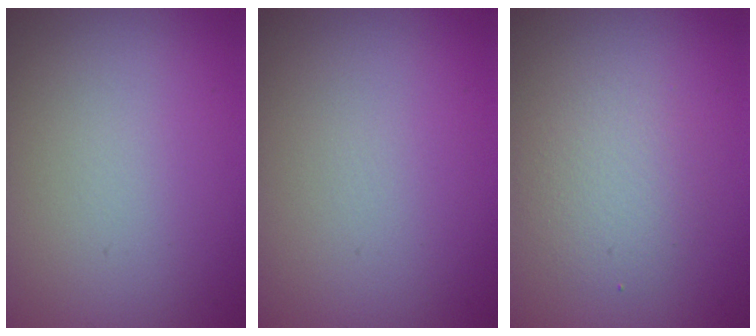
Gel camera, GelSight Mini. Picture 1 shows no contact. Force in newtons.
{"total": 0.0}
{"total": 2.8, "press": 2.8, "slide": 0.1}